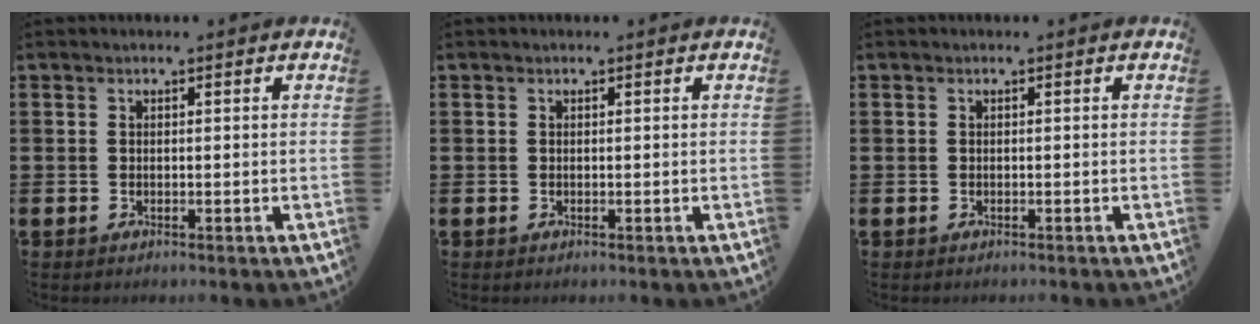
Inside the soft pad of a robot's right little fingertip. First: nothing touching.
{"total": 0.0}
{"total": 0.0}